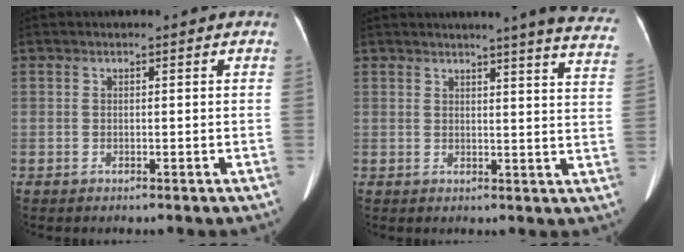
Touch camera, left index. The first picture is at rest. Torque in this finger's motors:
{"motor_torque": [0.33, -0.95, 0.02, 0.06]}